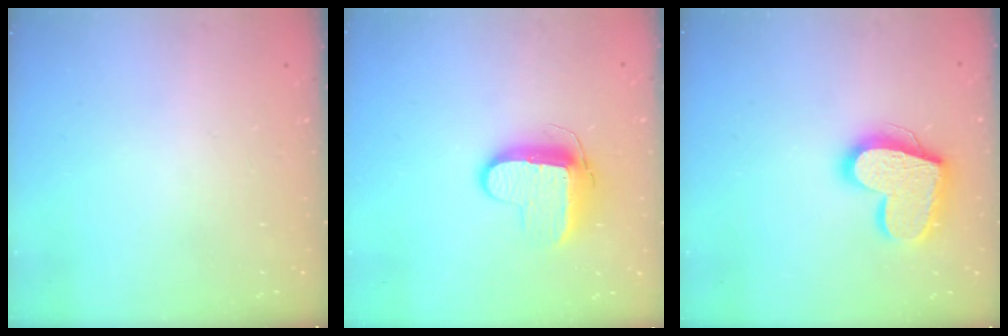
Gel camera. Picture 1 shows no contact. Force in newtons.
{"total": 10.2, "press": 10.1, "slide": 0.8}
{"total": 17.7, "press": 17.7, "slide": 1.5}